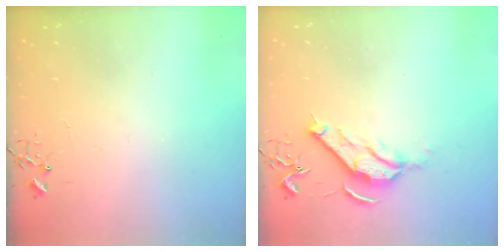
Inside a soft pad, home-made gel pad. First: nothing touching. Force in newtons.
{"total": 10.3, "press": 10.2, "slide": 1.3}